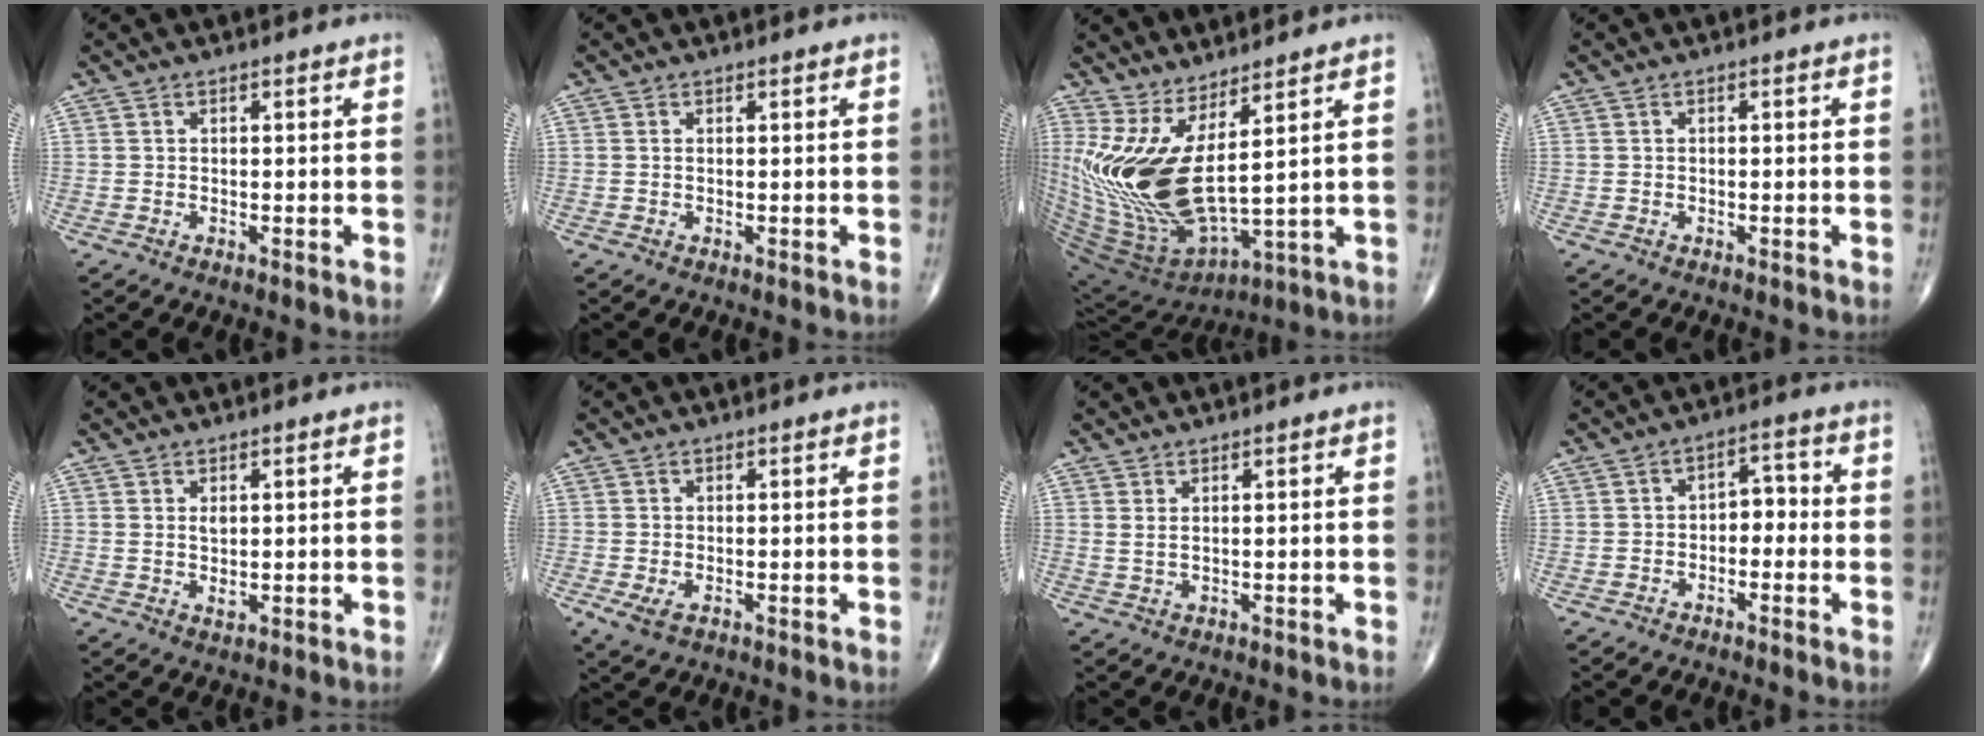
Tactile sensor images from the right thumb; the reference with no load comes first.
{"total": 0.0}
{"total": 18.0, "force": [5.6, 5.6, 16.2], "torque": [-0.338, -0.068, 0.135]}
{"total": 0.0}
{"total": 2.0, "force": [0.7, 1.1, 1.6], "torque": [-0.025, -0.009, 0.015]}
{"total": 2.7, "force": [-0.9, 1.4, 2.1], "torque": [-0.045, -0.006, -0.016]}
{"total": 1.5, "force": [0.8, 0.4, 1.2], "torque": [-0.027, -0.004, 0.020]}
{"total": 4.3, "force": [-1.2, 2.9, 2.9], "torque": [-0.023, 0.026, -0.029]}